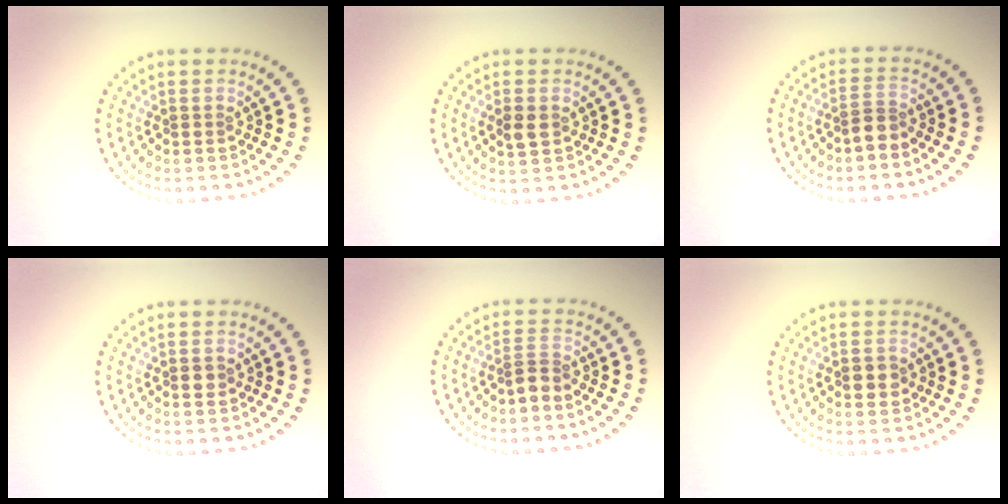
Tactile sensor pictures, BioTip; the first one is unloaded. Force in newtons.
{"total": 1.9, "press": 1.9, "slide": 0.1}
{"total": 1.9, "press": 1.6, "slide": 1.1}
{"total": 1.3, "press": 1.3, "slide": 0.1}
{"total": 2.0, "press": 1.6, "slide": 1.2}
{"total": 2.1, "press": 2.1, "slide": 0.0}